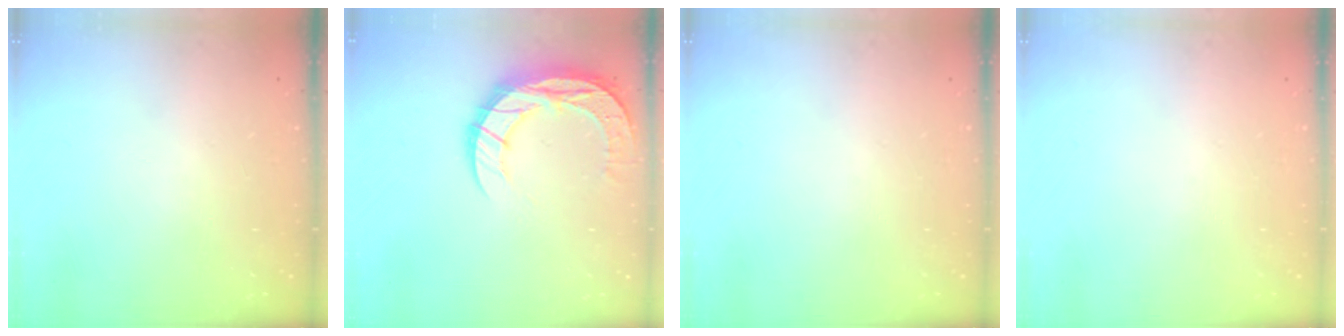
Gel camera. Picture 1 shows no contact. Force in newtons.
{"total": 13.1, "press": 13.1, "slide": 0.9}
{"total": 0.0}
{"total": 0.0}